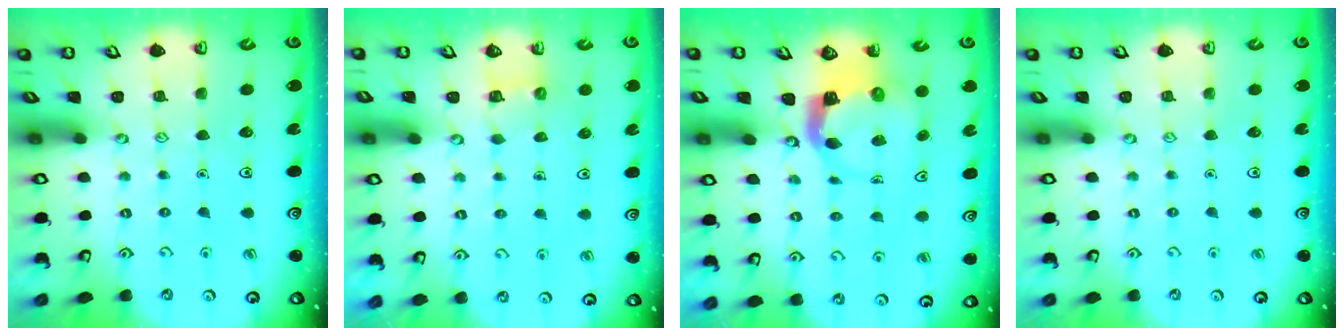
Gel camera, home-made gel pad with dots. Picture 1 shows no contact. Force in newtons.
{"total": 3.8, "press": 3.8, "slide": 0.1}
{"total": 4.1, "press": 4.0, "slide": 0.8}
{"total": 0.0}